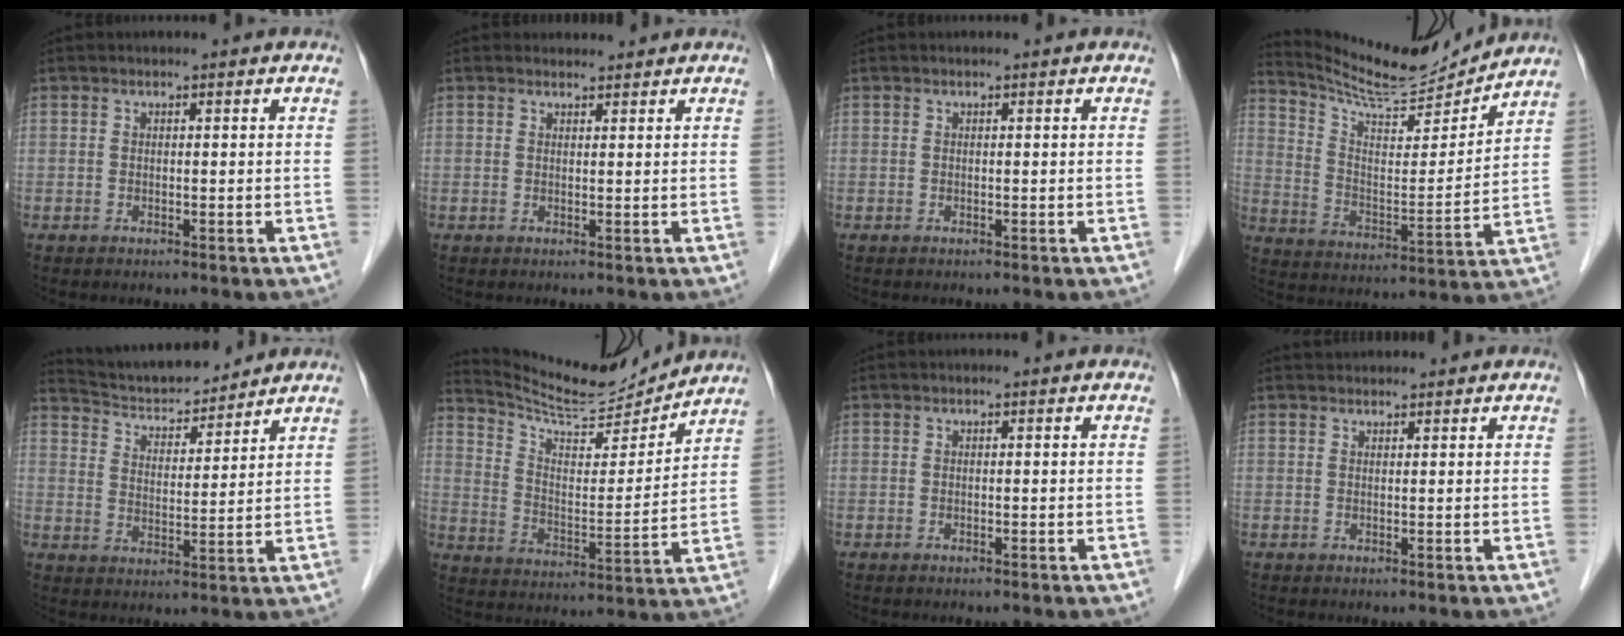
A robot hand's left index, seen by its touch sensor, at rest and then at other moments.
{"total": 1.4, "force": [1.3, 0.4, -0.1], "torque": [-0.009, 0.005, 0.022]}
{"total": 0.0}
{"total": 14.2, "force": [13.8, 0.3, 3.1], "torque": [-0.066, -0.007, 0.234]}
{"total": 10.6, "force": [10.3, 1.6, 2.2], "torque": [-0.045, 0.013, 0.179]}
{"total": 13.9, "force": [13.6, 0.5, 2.4], "torque": [-0.056, -0.009, 0.228]}
{"total": 0.0}
{"total": 2.1, "force": [2.1, 0.3, 0.0], "torque": [-0.007, 0.024, 0.040]}